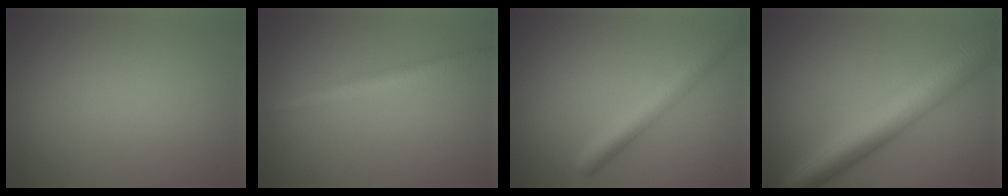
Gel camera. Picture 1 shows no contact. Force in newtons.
{"total": 2.6, "press": 2.6, "slide": 0.0}
{"total": 4.0, "press": 4.0, "slide": 0.2}
{"total": 8.2, "press": 8.2, "slide": 0.2}